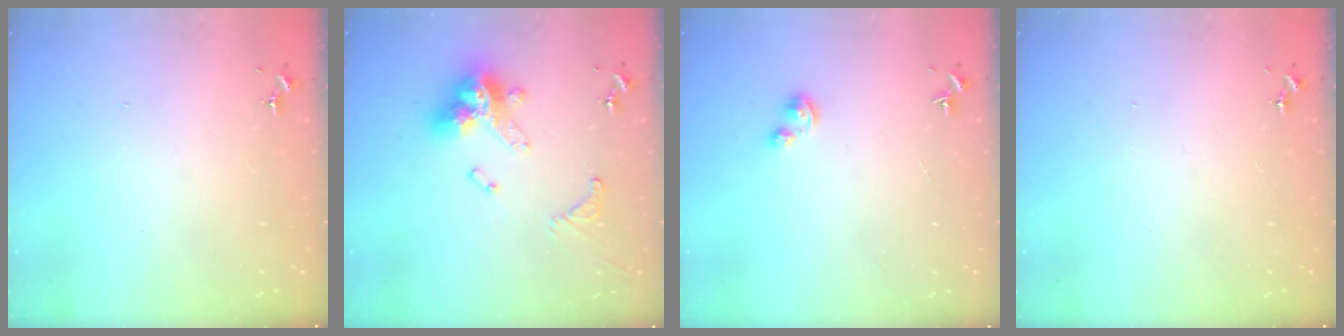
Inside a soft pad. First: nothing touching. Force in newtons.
{"total": 16.1, "press": 16.1, "slide": 1.7}
{"total": 3.2, "press": 3.2, "slide": 0.3}
{"total": 0.0}